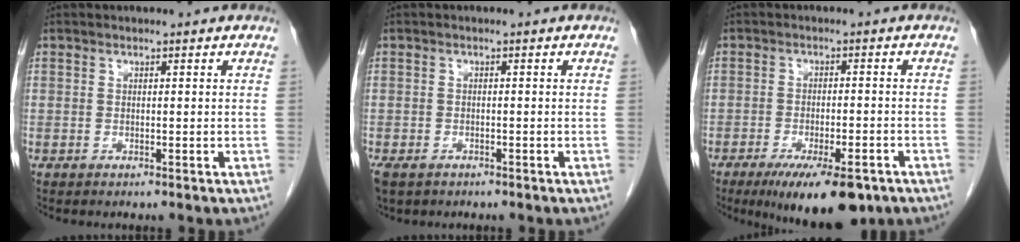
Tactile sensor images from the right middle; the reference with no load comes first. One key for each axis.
{"total": 3.9, "fx": -2.6, "fy": 2.3, "fz": 1.6, "tx": -0.034, "ty": -0.005, "tz": -0.041}
{"total": 11.5, "fx": -7.7, "fy": 3.1, "fz": 7.9, "tx": -0.112, "ty": -0.015, "tz": -0.114}